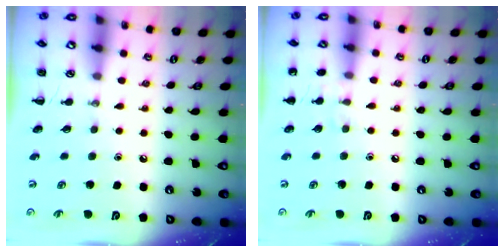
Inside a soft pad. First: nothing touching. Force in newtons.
{"total": 5.5, "press": 5.3, "slide": 1.7}